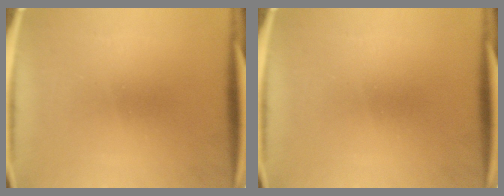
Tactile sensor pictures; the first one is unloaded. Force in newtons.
{"total": 0.0}